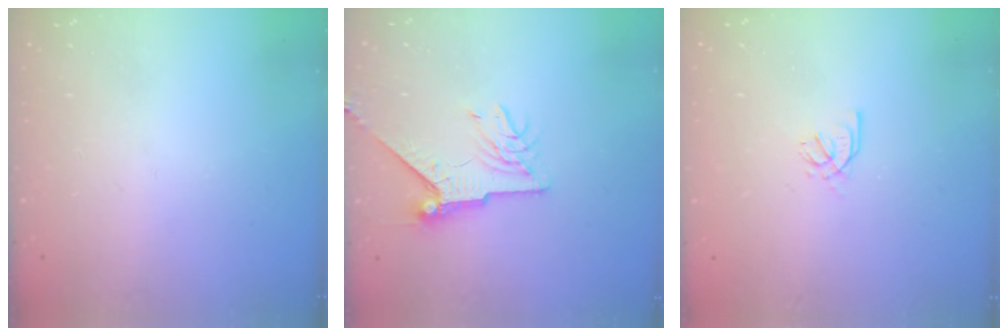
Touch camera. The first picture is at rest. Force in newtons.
{"total": 8.3, "press": 8.2, "slide": 0.8}
{"total": 1.7, "press": 1.6, "slide": 0.5}